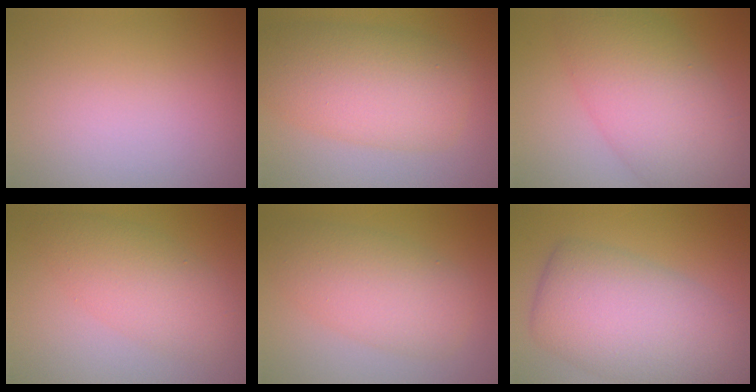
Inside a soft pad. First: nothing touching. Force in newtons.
{"total": 8.0, "press": 8.0, "slide": 0.2}
{"total": 9.9, "press": 9.9, "slide": 0.1}
{"total": 4.7, "press": 4.7, "slide": 0.2}
{"total": 5.7, "press": 5.7, "slide": 0.1}
{"total": 9.8, "press": 9.8, "slide": 0.4}